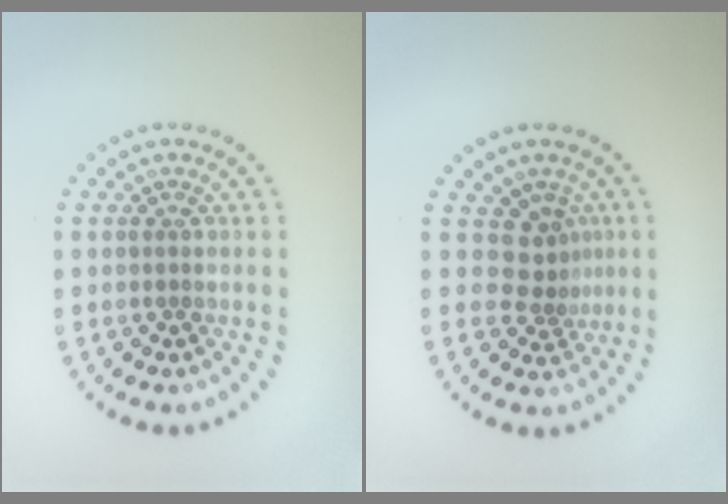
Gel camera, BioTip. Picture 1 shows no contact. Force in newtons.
{"total": 2.8, "press": 1.8, "slide": 2.1}